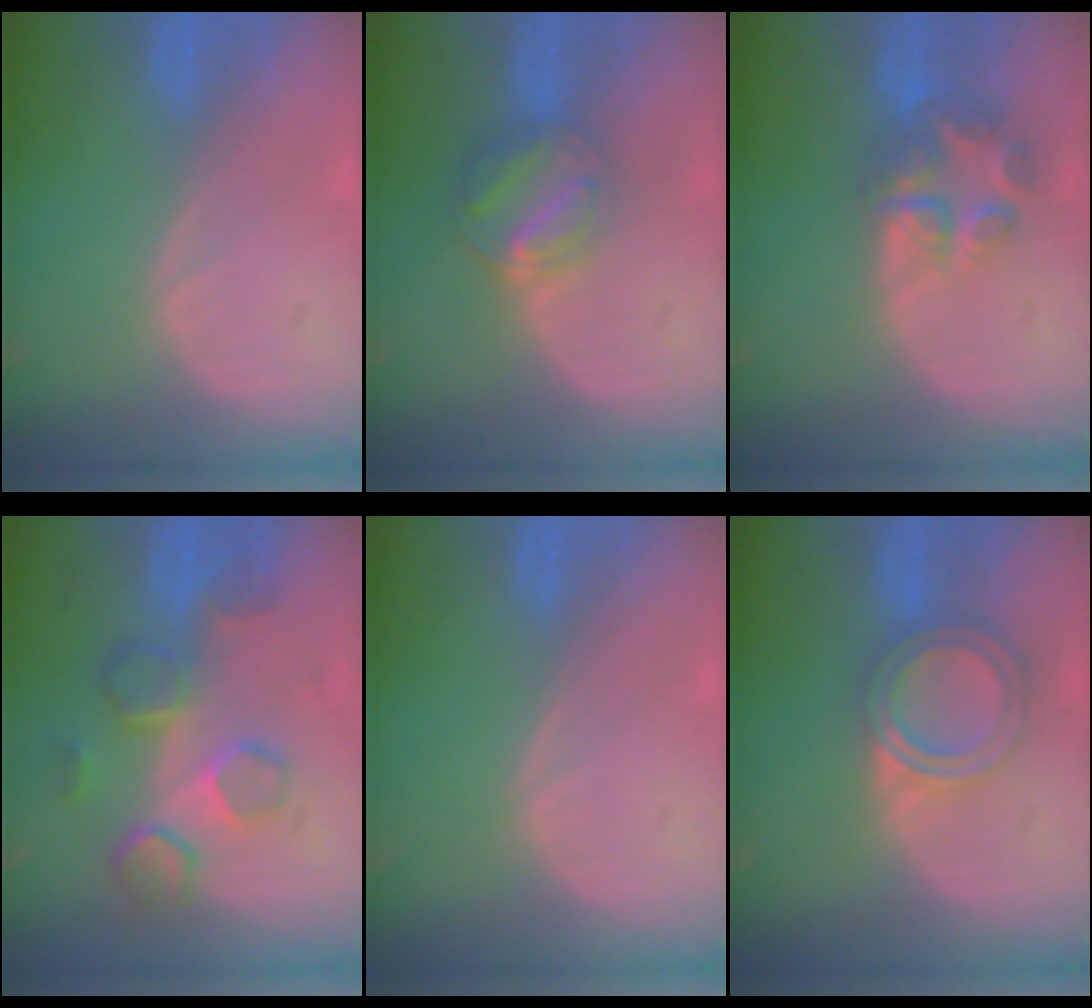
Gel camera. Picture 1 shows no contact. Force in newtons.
{"total": 6.3, "press": 5.6, "slide": 2.8}
{"total": 7.1, "press": 5.9, "slide": 3.8}
{"total": 8.5, "press": 7.7, "slide": 3.6}
{"total": 0.0}
{"total": 5.9, "press": 5.4, "slide": 2.4}